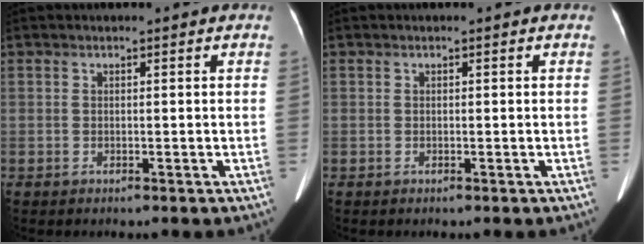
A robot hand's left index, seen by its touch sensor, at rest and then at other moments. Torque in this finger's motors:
{"motor_torque": [0.00, 0.00, 0.00, 0.00]}